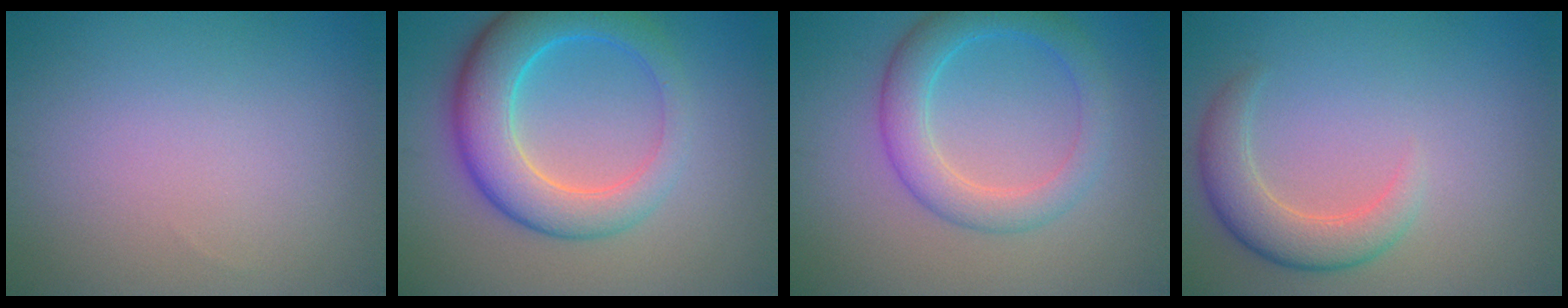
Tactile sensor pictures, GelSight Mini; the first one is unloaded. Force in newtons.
{"total": 7.2, "press": 7.2, "slide": 0.3}
{"total": 4.4, "press": 4.4, "slide": 0.1}
{"total": 3.6, "press": 3.6, "slide": 0.5}